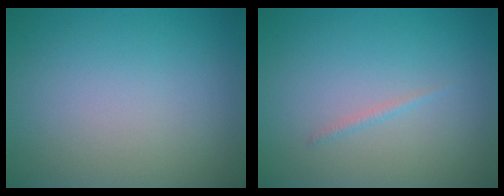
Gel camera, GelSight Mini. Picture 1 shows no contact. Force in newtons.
{"total": 0.5, "press": 0.5, "slide": 0.1}